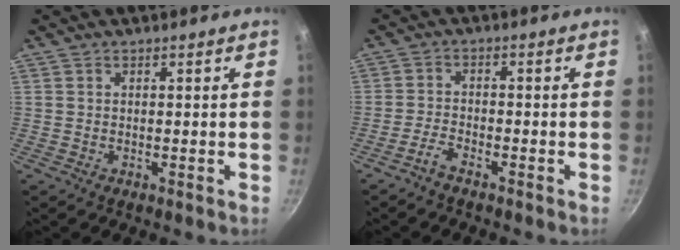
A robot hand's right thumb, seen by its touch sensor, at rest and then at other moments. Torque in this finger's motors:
{"motor_torque": [-0.11, 0.14, -0.23, -0.26, -0.02]}